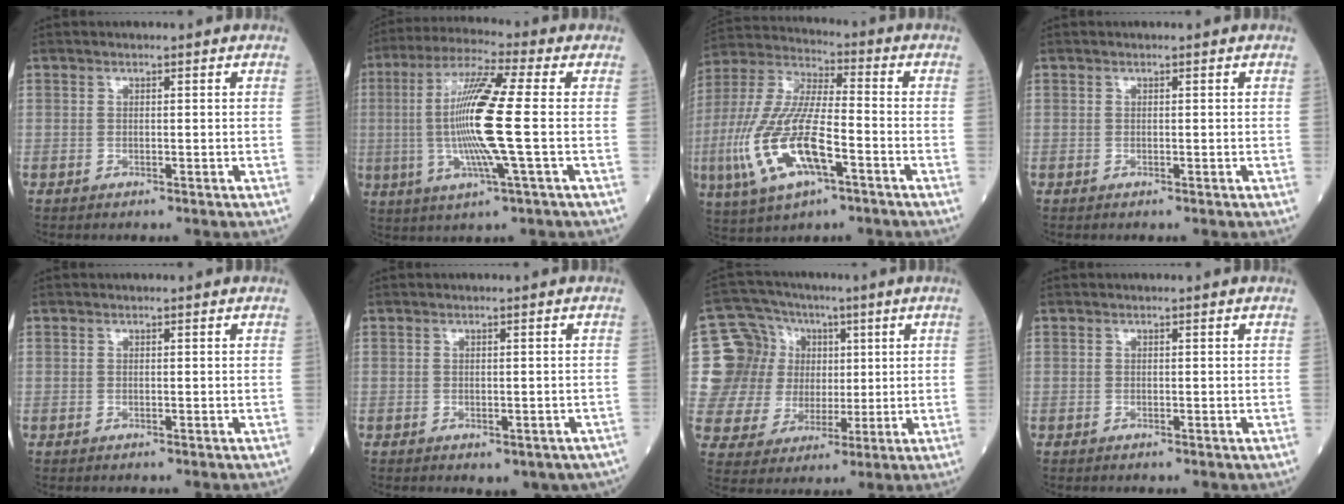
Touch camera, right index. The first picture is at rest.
{"total": 14.2, "force": [-0.6, -0.3, 14.1], "torque": [-0.285, -0.003, -0.021]}
{"total": 16.7, "force": [-5.5, 4.8, 15.1], "torque": [-0.336, -0.011, -0.098]}
{"total": 0.0}
{"total": 0.0}
{"total": 5.6, "force": [-3.9, 2.8, 2.8], "torque": [-0.017, 0.006, -0.049]}
{"total": 13.2, "force": [3.2, 12.3, 3.7], "torque": [-0.084, 0.060, 0.069]}
{"total": 0.0}